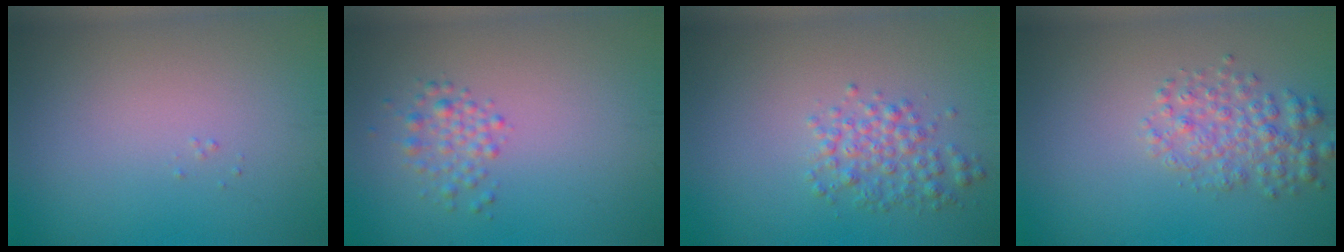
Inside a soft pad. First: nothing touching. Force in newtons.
{"total": 1.9, "press": 1.9, "slide": 0.0}
{"total": 2.6, "press": 2.6, "slide": 0.0}
{"total": 3.1, "press": 3.1, "slide": 0.1}